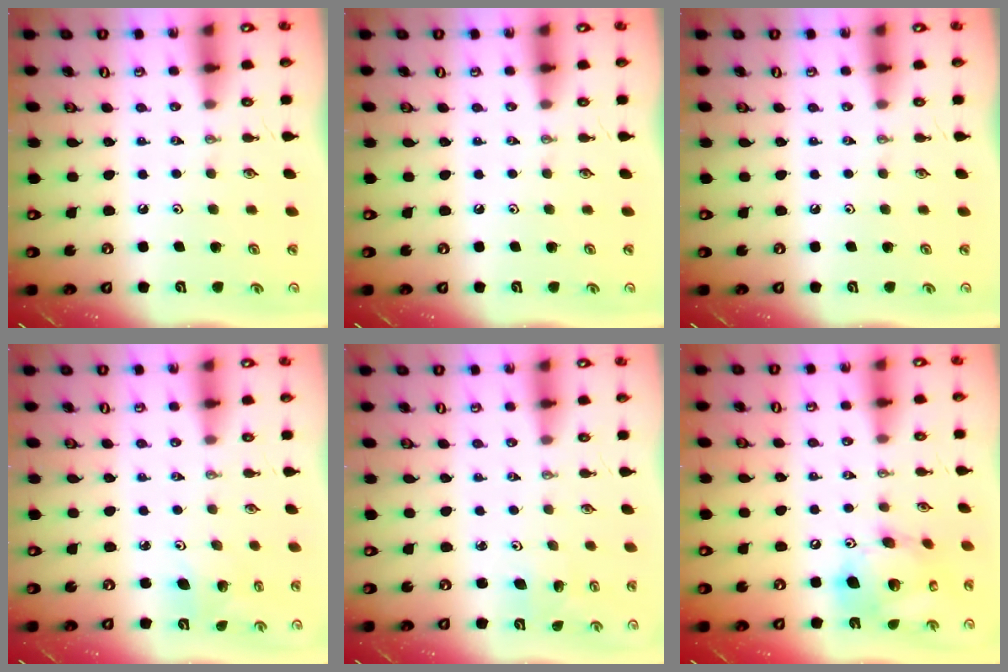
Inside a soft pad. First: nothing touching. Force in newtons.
{"total": 0.0}
{"total": 0.0}
{"total": 5.3, "press": 5.0, "slide": 1.7}
{"total": 2.4, "press": 2.4, "slide": 0.1}
{"total": 16.5, "press": 16.2, "slide": 3.1}